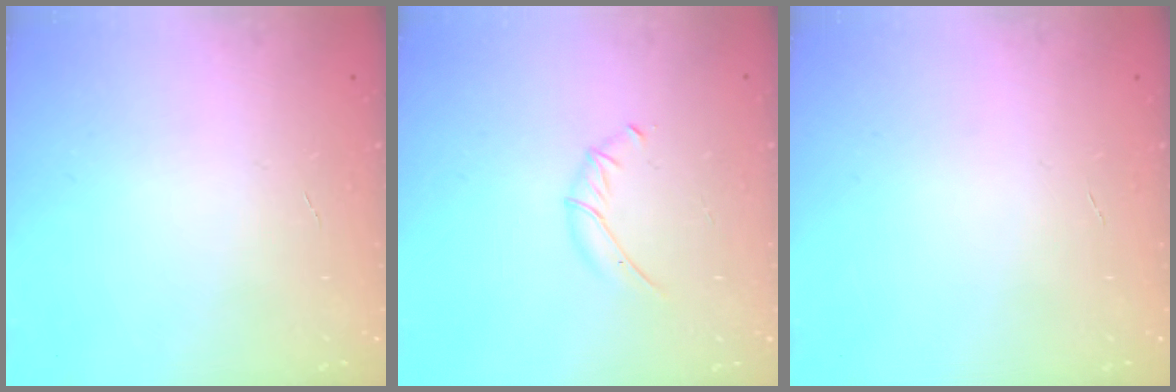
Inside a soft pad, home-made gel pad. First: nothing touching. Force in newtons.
{"total": 4.4, "press": 4.2, "slide": 1.1}
{"total": 0.0}